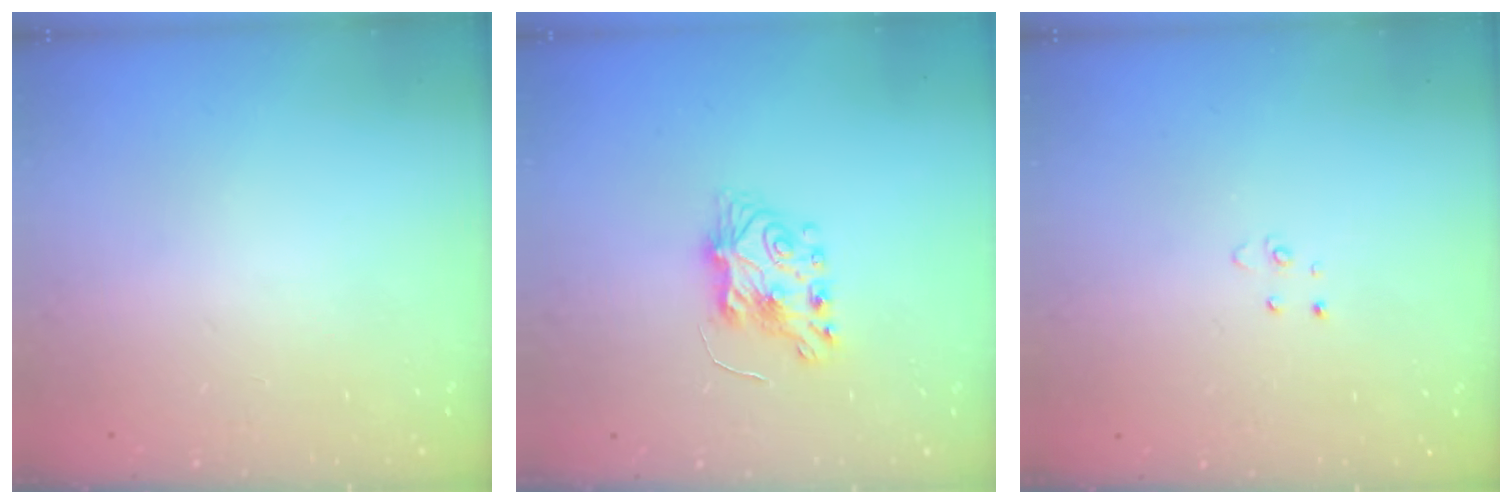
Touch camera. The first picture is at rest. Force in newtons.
{"total": 6.9, "press": 6.9, "slide": 0.4}
{"total": 2.6, "press": 2.6, "slide": 0.2}